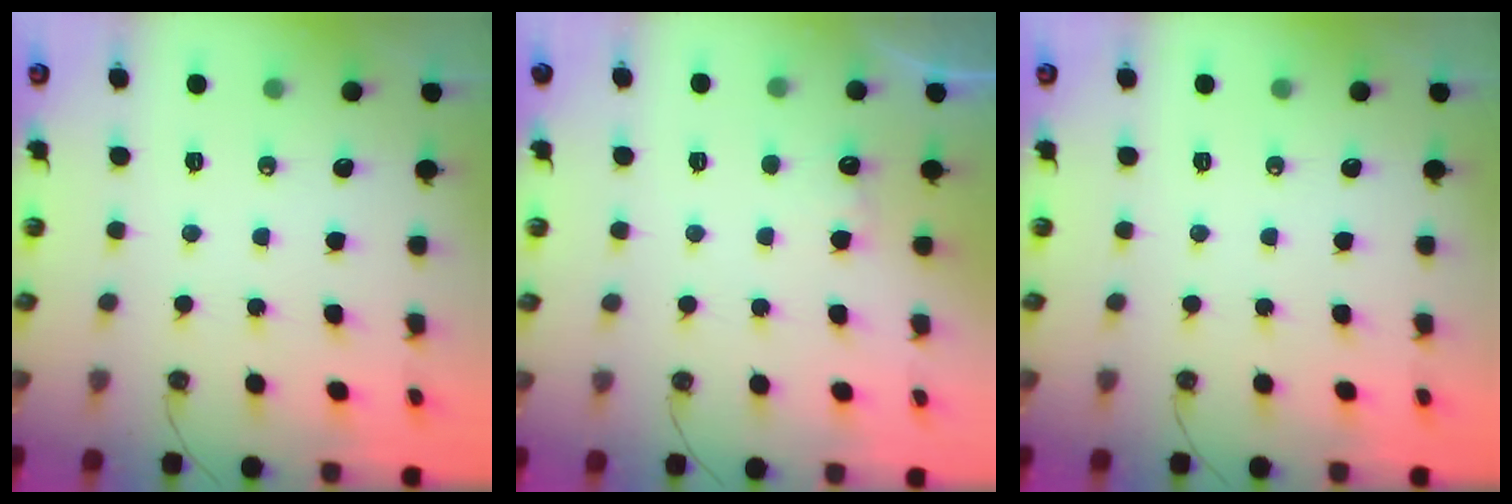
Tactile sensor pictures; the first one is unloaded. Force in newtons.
{"total": 6.4, "press": 6.3, "slide": 1.3}
{"total": 0.0}